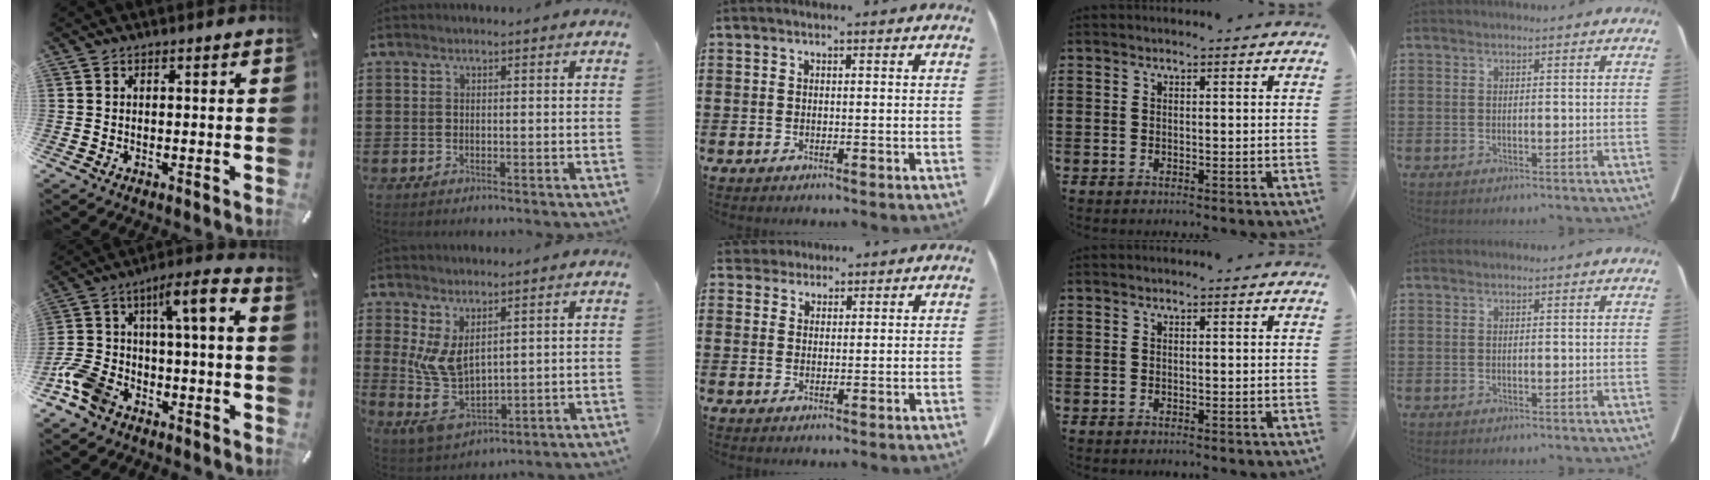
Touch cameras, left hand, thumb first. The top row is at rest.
{"thumb": {"total": 11.0, "force": [-4.6, 5.1, 8.6], "torque": [-0.166, 0.023, -0.092]}, "index": {"total": 7.7, "force": [1.9, 4.1, 6.2], "torque": [-0.145, -0.017, 0.038]}, "middle": {"total": 2.8, "force": [2.5, 1.2, 0.1], "torque": [-0.012, 0.002, 0.048]}}